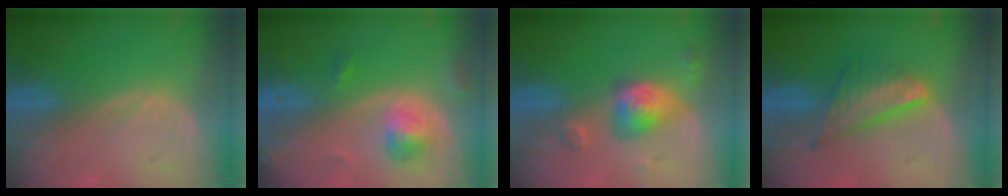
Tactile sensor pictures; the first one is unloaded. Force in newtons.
{"total": 5.0, "press": 4.9, "slide": 1.0}
{"total": 5.5, "press": 5.3, "slide": 1.3}
{"total": 7.6, "press": 6.5, "slide": 4.0}